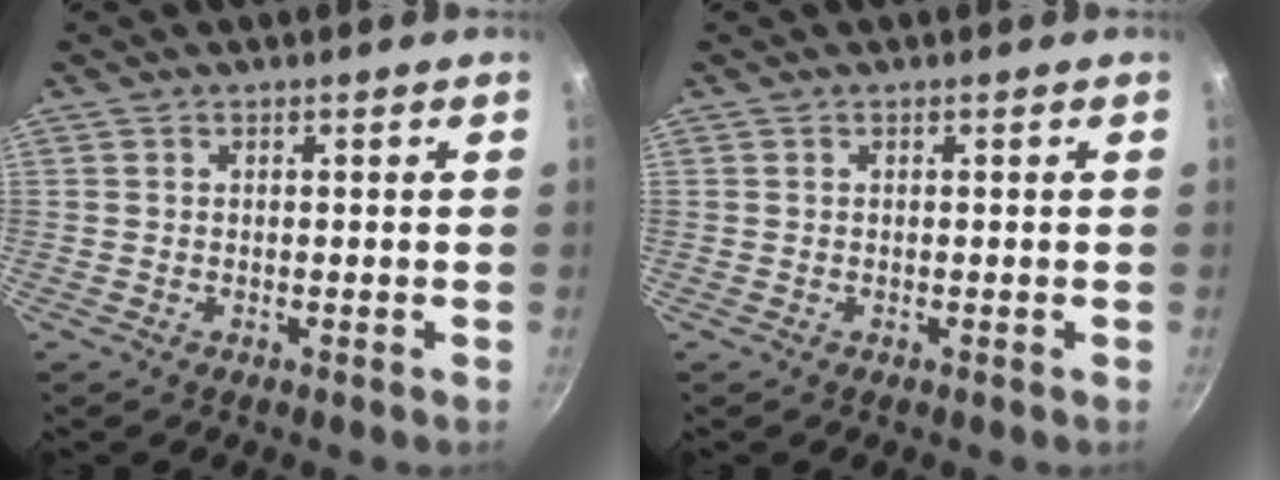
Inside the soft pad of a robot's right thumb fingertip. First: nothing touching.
{"total": 0.0}